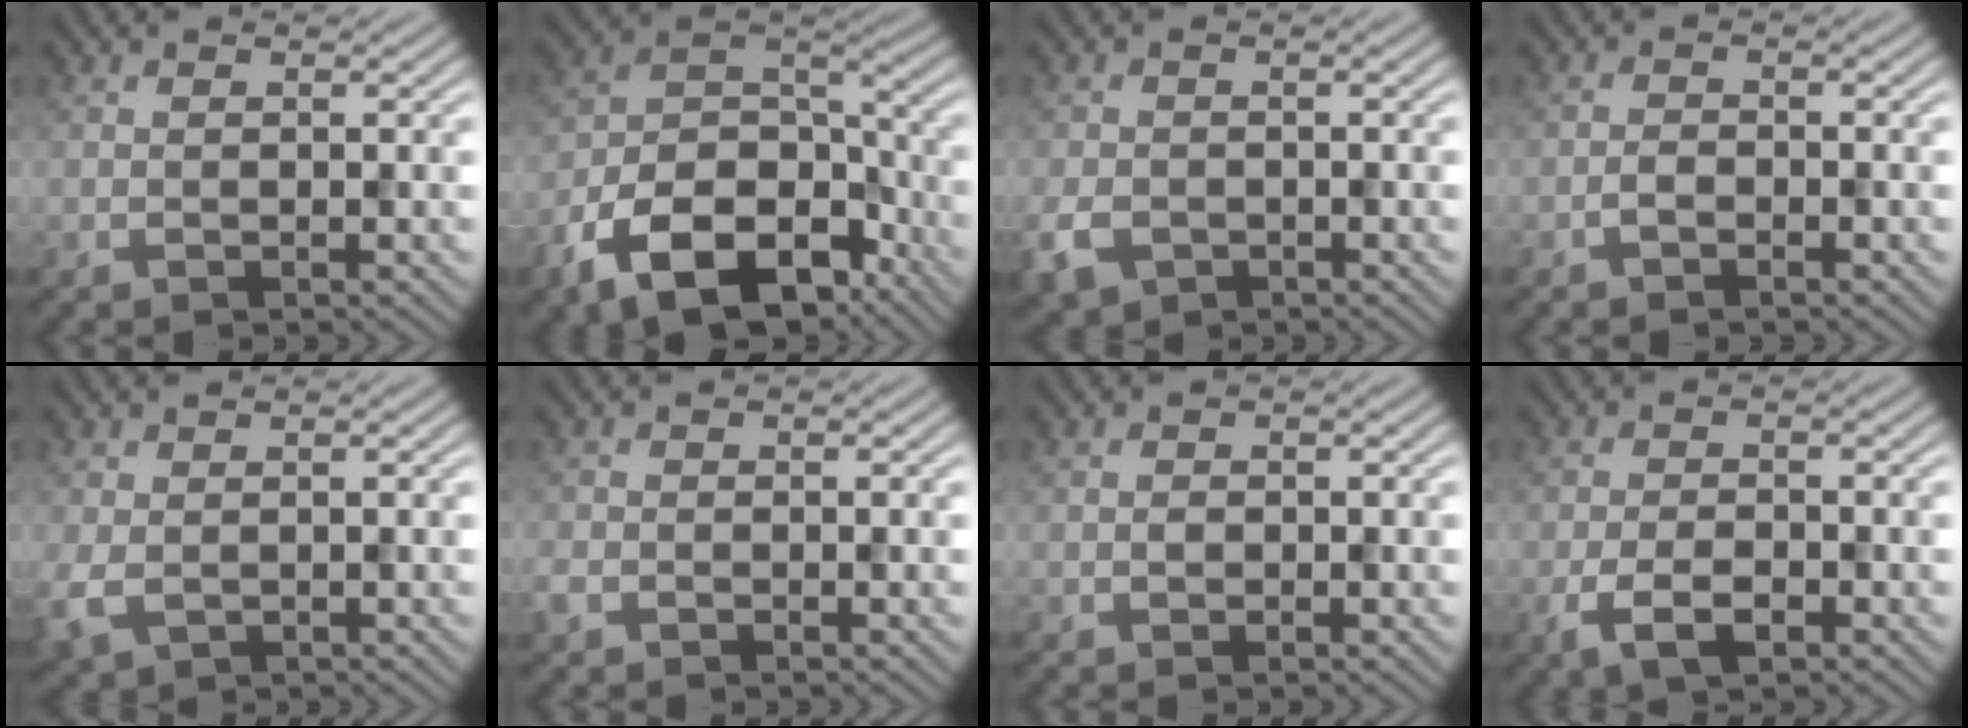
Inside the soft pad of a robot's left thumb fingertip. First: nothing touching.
{"total": 14.4, "force": [-8.4, 8.1, 8.5], "torque": [-0.184, -0.030, -0.158]}
{"total": 4.3, "force": [-2.1, 3.1, 2.2], "torque": [-0.062, -0.013, -0.045]}
{"total": 1.3, "force": [-0.9, 0.6, 0.8], "torque": [-0.015, 0.003, -0.022]}
{"total": 3.4, "force": [-0.6, 2.4, 2.3], "torque": [-0.073, -0.008, -0.015]}
{"total": 1.7, "force": [-1.0, 1.2, 0.7], "torque": [-0.023, -0.005, -0.027]}
{"total": 0.6, "force": [-0.1, 0.5, 0.3], "torque": [-0.006, -0.001, -0.005]}
{"total": 4.4, "force": [-2.2, 2.1, 3.1], "torque": [-0.065, -0.005, -0.047]}